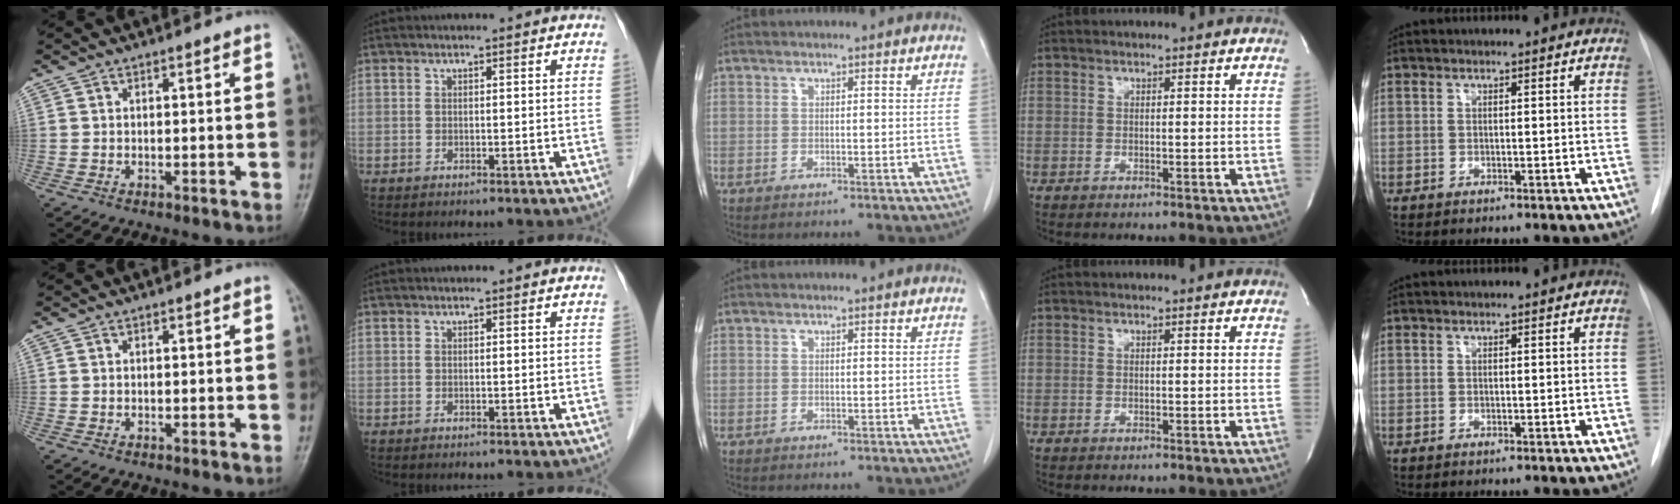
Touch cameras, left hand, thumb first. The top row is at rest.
{}